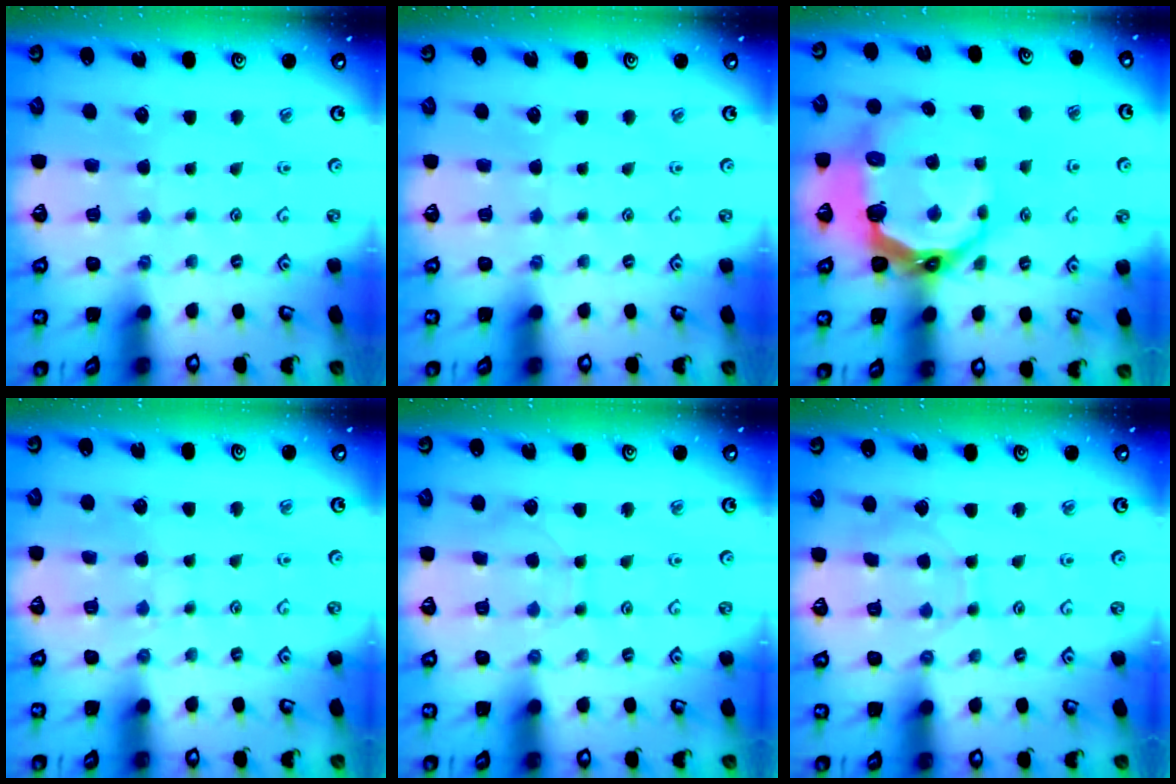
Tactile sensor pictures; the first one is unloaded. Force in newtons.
{"total": 0.0}
{"total": 11.6, "press": 10.5, "slide": 5.1}
{"total": 5.7, "press": 5.7, "slide": 0.6}
{"total": 4.6, "press": 4.6, "slide": 0.4}
{"total": 6.0, "press": 6.0, "slide": 0.3}